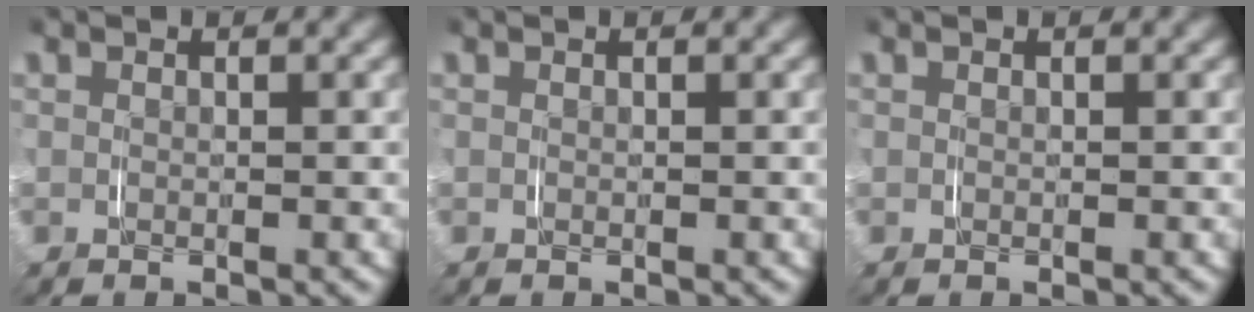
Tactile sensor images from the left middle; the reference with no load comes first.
{"total": 0.0}
{"total": 0.0}